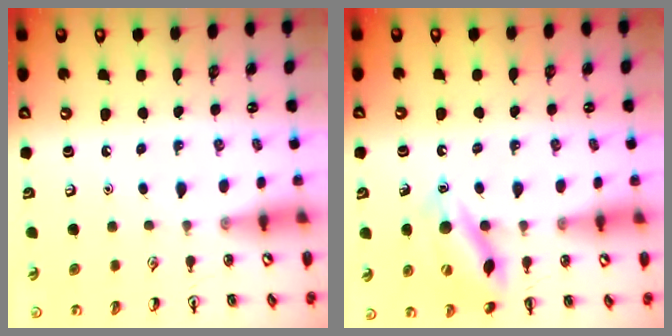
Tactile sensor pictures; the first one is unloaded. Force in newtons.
{"total": 14.8, "press": 14.6, "slide": 2.5}